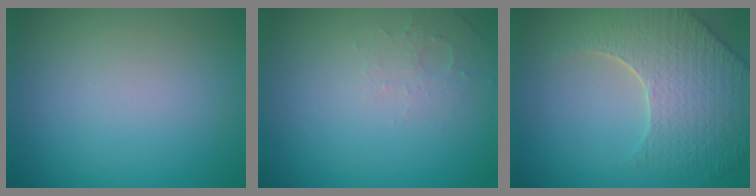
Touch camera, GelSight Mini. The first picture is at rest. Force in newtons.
{"total": 1.6, "press": 1.5, "slide": 0.4}
{"total": 7.2, "press": 5.6, "slide": 4.6}